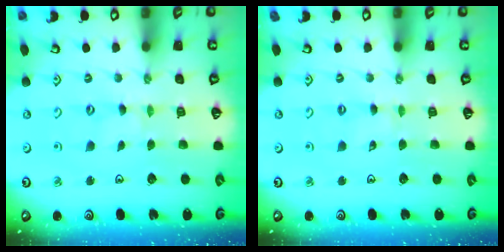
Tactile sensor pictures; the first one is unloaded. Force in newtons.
{"total": 1.5, "press": 1.5, "slide": 0.3}